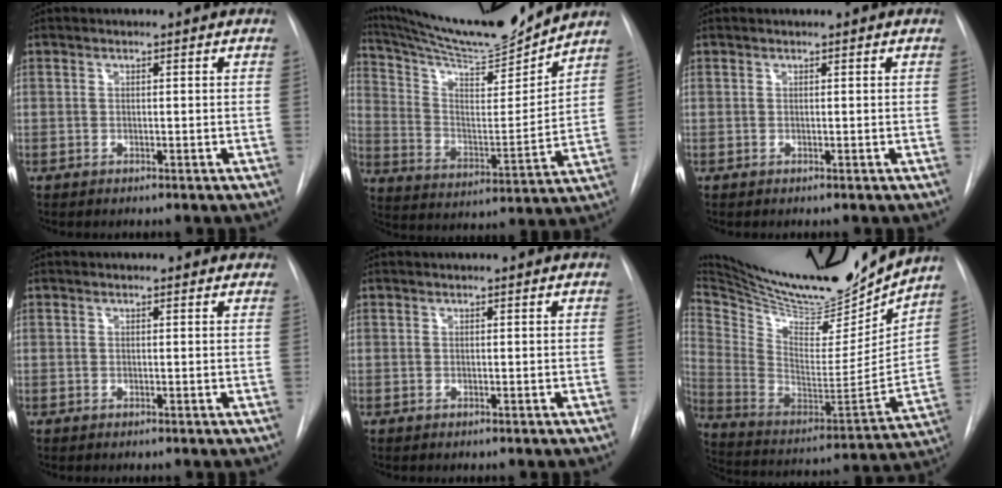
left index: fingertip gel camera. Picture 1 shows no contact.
{"total": 17.3, "force": [16.4, 0.2, 5.5], "torque": [-0.114, -0.033, 0.271]}
{"total": 0.0}
{"total": 2.1, "force": [1.8, 0.9, 0.6], "torque": [-0.008, 0.008, 0.009]}
{"total": 0.0}
{"total": 26.5, "force": [24.0, 4.2, 10.4], "torque": [-0.195, -0.057, 0.373]}